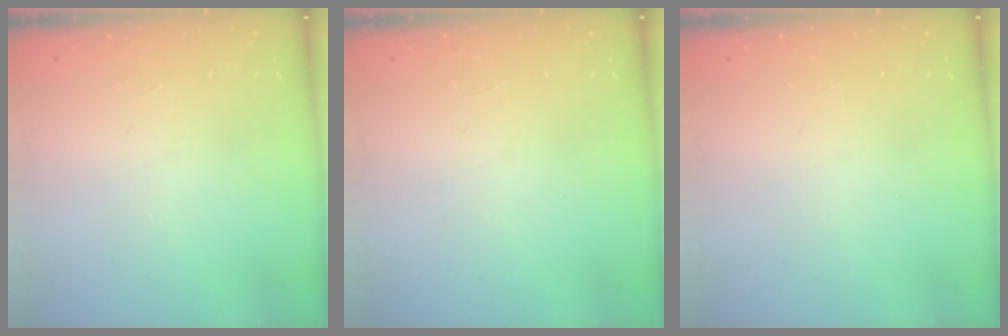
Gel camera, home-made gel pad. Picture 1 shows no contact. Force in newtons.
{"total": 0.0}
{"total": 0.0}